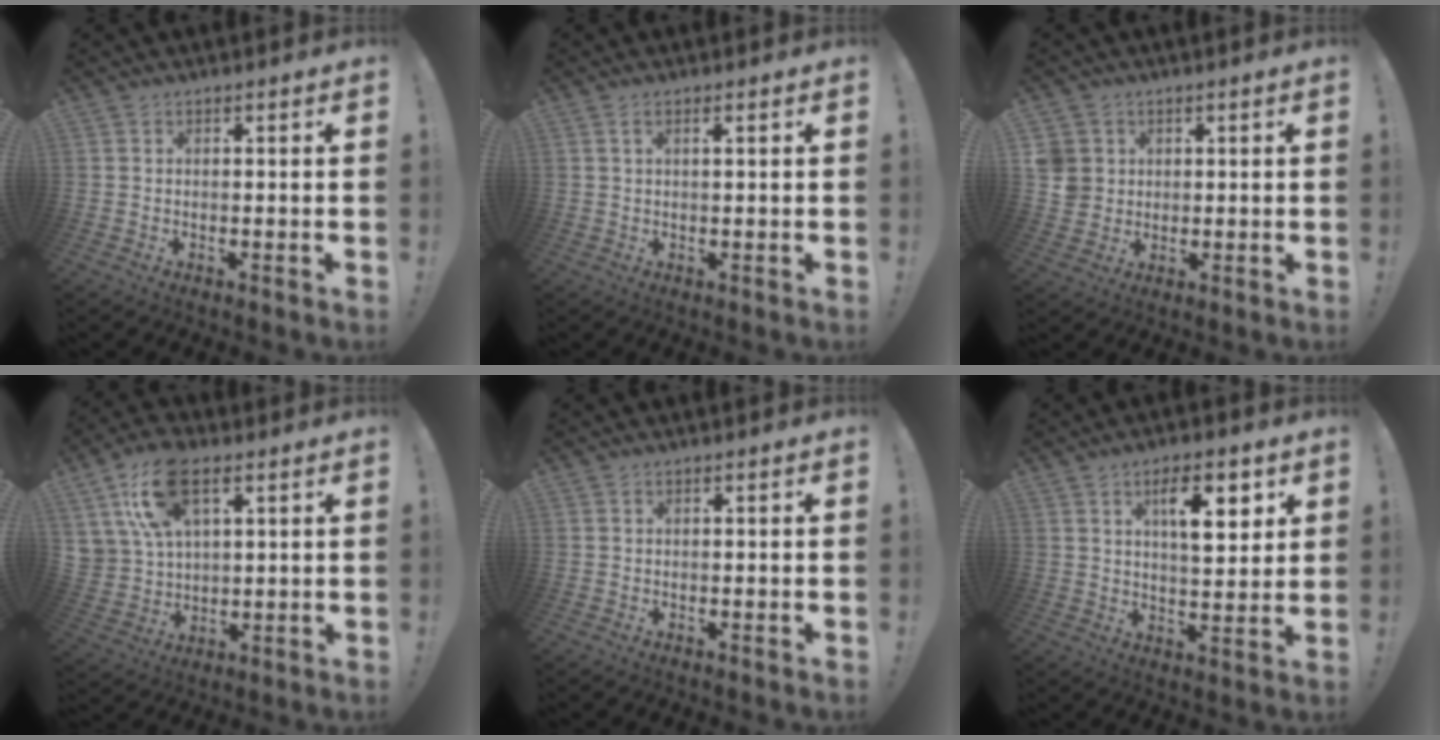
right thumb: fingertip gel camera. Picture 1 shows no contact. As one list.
[{"total": 1.8, "force": [0.6, 0.1, 1.7], "torque": [-0.033, -0.001, 0.010]}, {"total": 5.7, "force": [1.4, 5.3, 1.5], "torque": [-0.040, -0.006, 0.030]}, {"total": 14.7, "force": [7.0, 8.6, 9.6], "torque": [-0.177, -0.014, 0.132]}, {"total": 0.0}, {"total": 10.8, "force": [4.8, 4.0, 8.9], "torque": [-0.130, -0.011, 0.076]}]